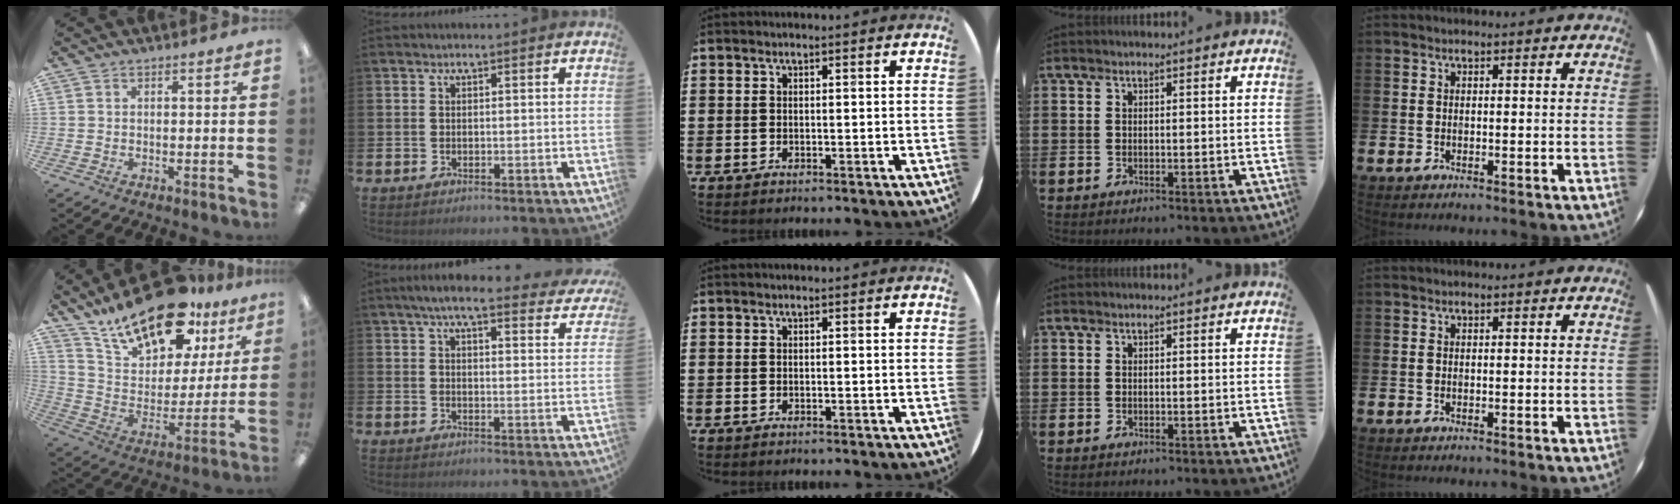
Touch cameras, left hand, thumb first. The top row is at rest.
{"thumb": {"total": 21.2, "force": [15.8, 9.3, 10.7], "torque": [-0.187, -0.094, 0.276]}, "index": {"total": 5.9, "force": [5.2, 0.9, 2.6], "torque": [-0.060, -0.024, 0.090]}}